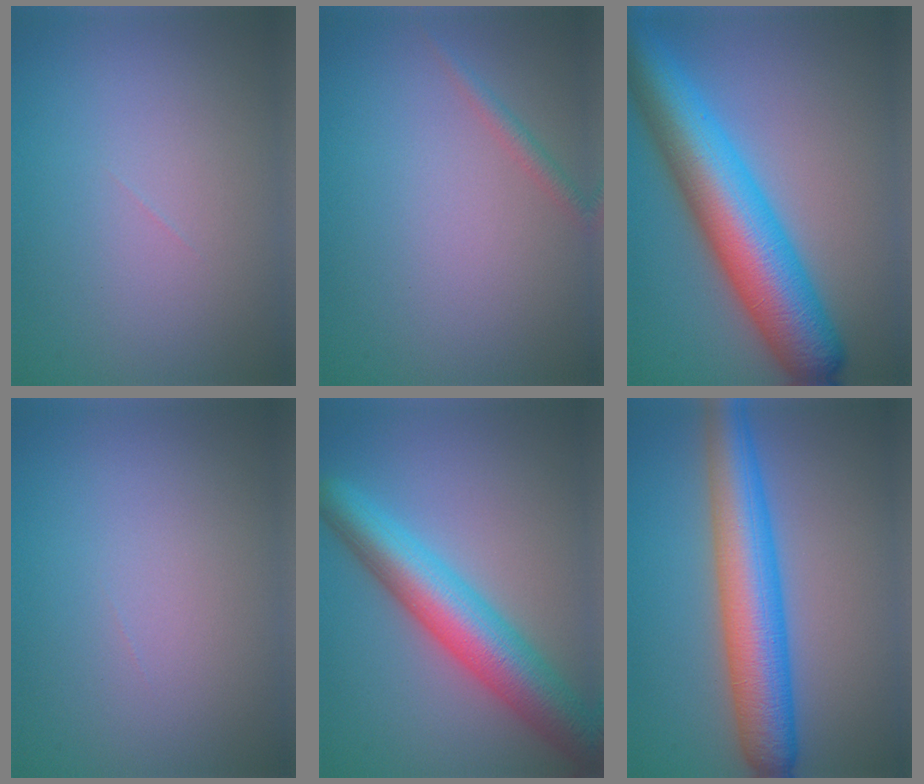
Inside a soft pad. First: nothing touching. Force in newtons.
{"total": 1.2, "press": 1.2, "slide": 0.0}
{"total": 11.6, "press": 11.6, "slide": 0.1}
{"total": 0.0}
{"total": 8.0, "press": 8.0, "slide": 0.1}
{"total": 8.0, "press": 8.0, "slide": 0.2}